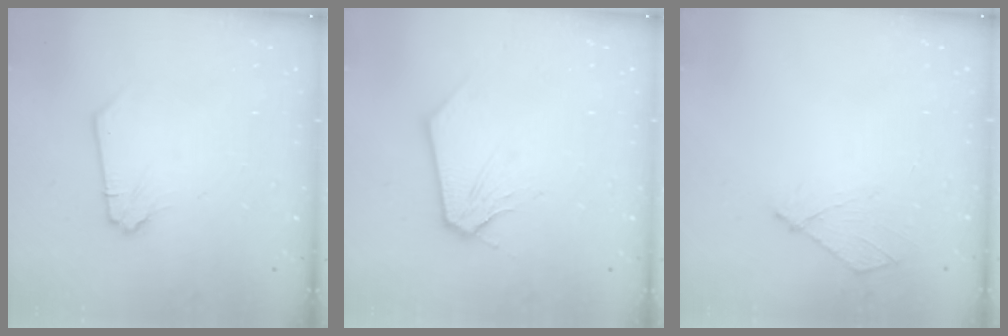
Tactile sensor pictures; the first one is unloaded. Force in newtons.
{"total": 1.2, "press": 1.2, "slide": 0.3}
{"total": 4.0, "press": 3.9, "slide": 0.8}